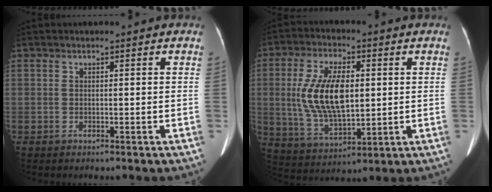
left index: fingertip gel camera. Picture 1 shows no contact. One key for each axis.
{"total": 12.6, "fx": 1.3, "fy": 5.5, "fz": 11.2, "tx": -0.239, "ty": 0.009, "tz": 0.033}